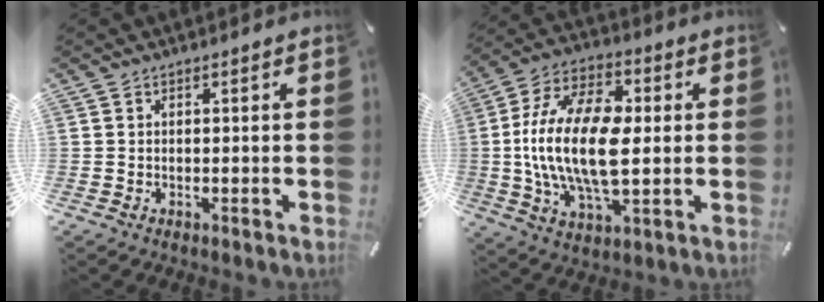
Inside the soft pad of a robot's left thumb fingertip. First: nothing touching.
{"total": 20.1, "force": [-0.1, 10.5, 17.1], "torque": [-0.362, 0.001, -0.003]}